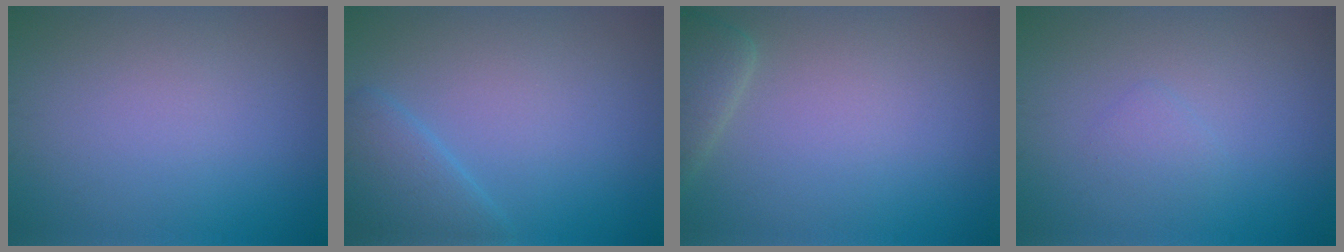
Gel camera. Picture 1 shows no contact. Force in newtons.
{"total": 3.0, "press": 3.0, "slide": 0.2}
{"total": 2.2, "press": 2.2, "slide": 0.2}
{"total": 0.9, "press": 0.9, "slide": 0.1}